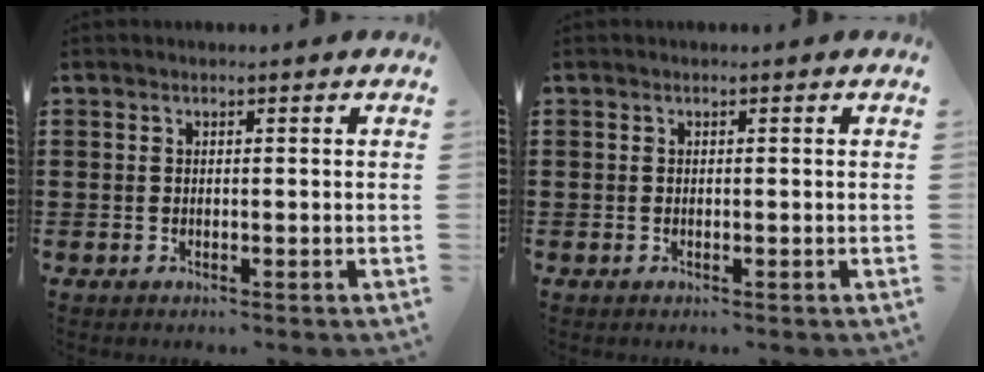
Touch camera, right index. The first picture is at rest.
{"total": 0.0}